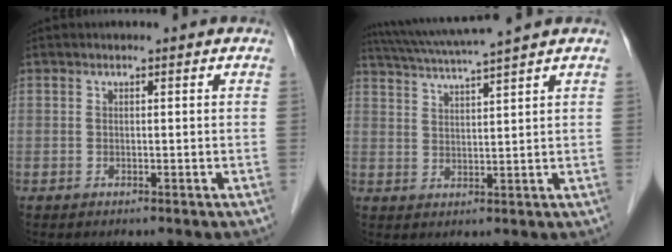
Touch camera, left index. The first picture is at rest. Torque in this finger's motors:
{"motor_torque": [0.36, -0.58, 0.10, 0.06]}